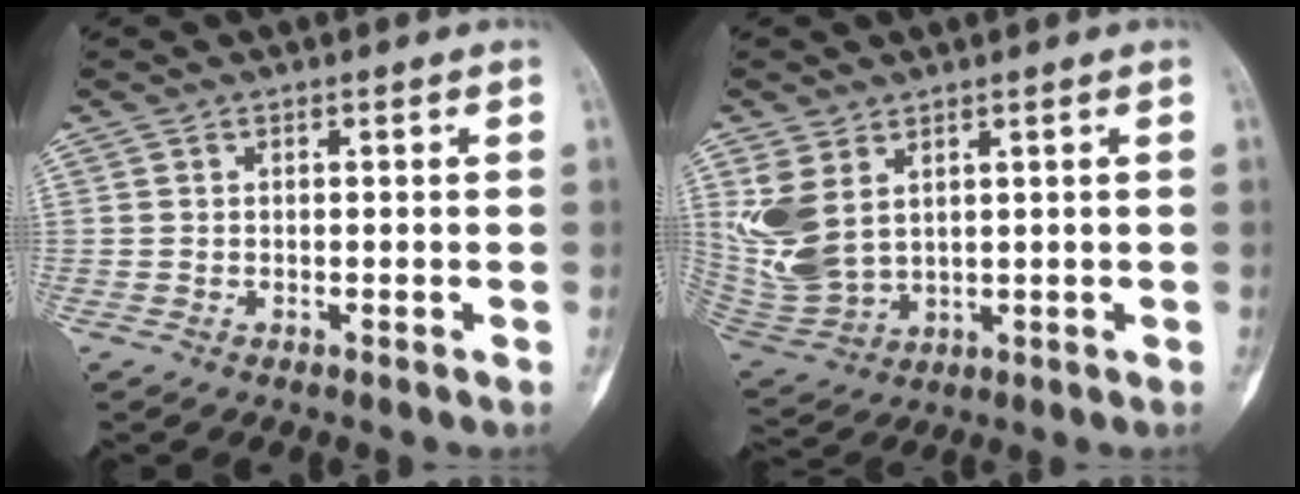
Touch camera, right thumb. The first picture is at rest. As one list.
[{"total": 10.1, "force": [3.5, 6.3, 6.9], "torque": [-0.150, -0.011, 0.092]}]